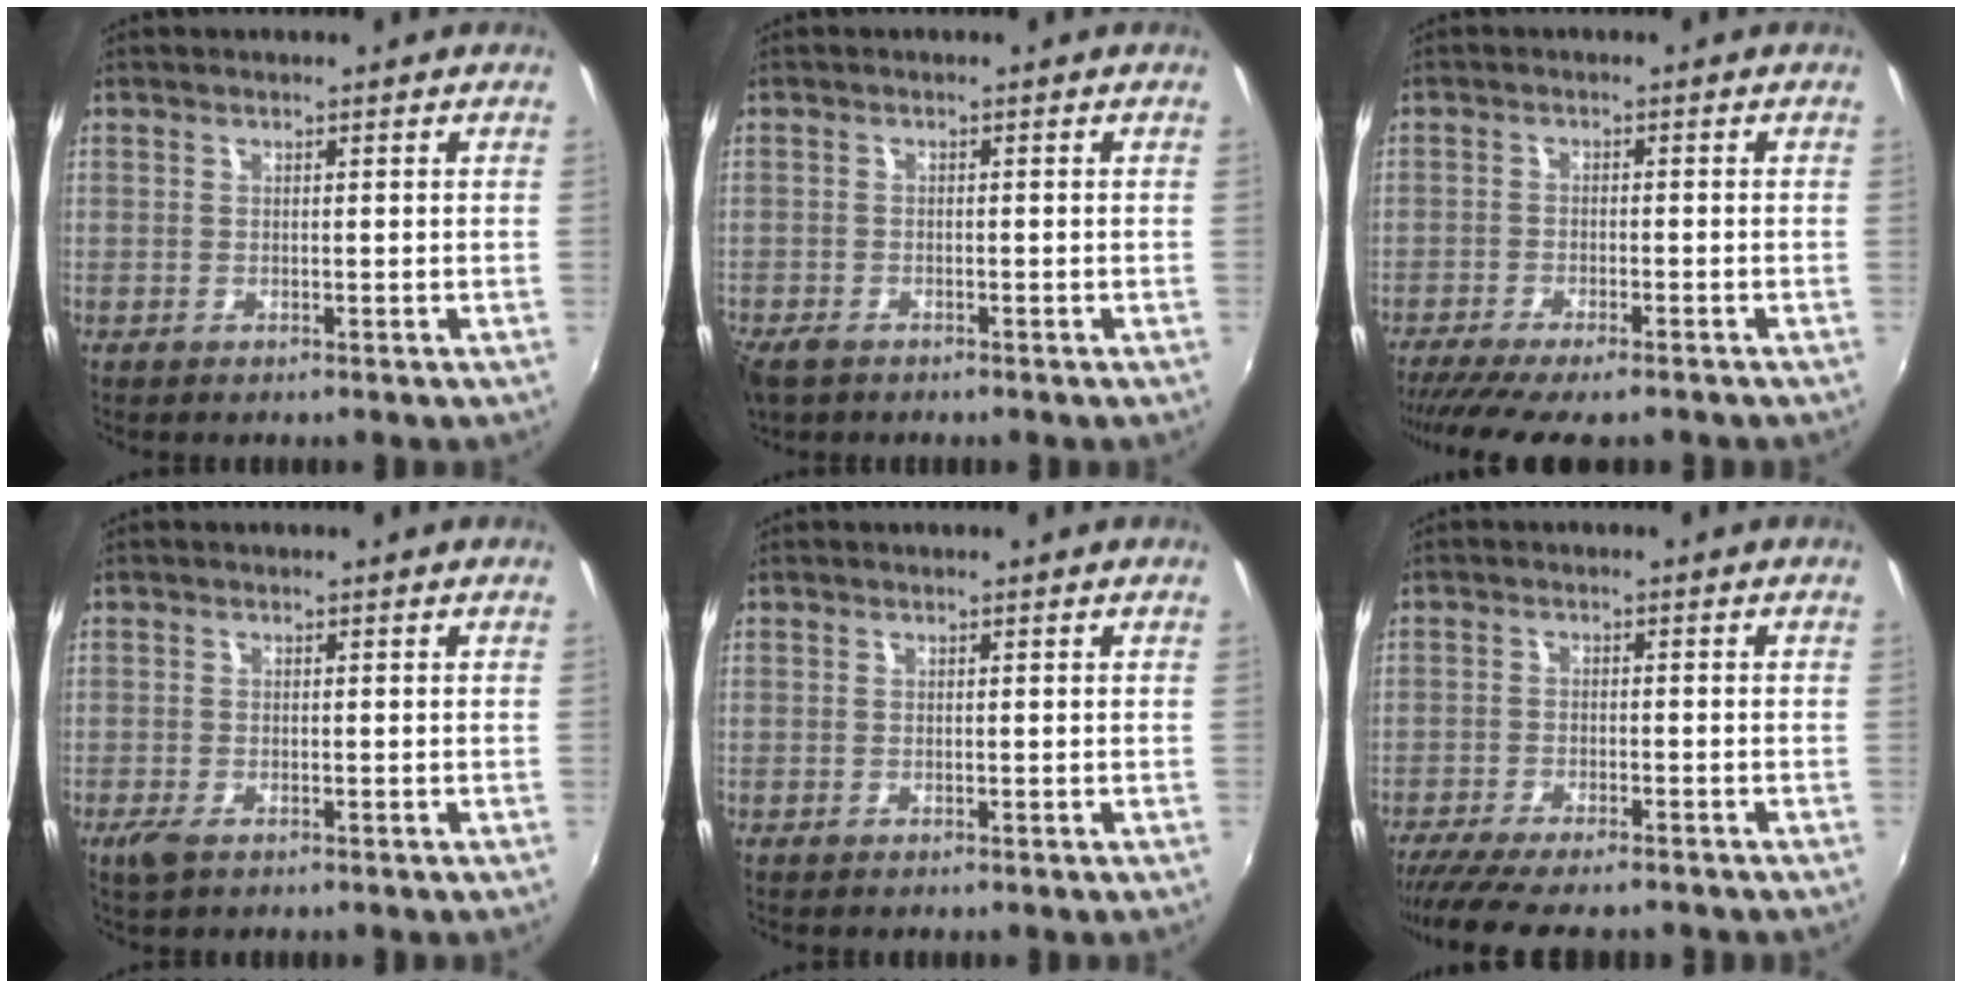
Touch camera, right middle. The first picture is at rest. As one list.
[{"total": 3.9, "force": [-2.9, 1.9, 1.8], "torque": [-0.050, -0.016, -0.056]}, {"total": 10.2, "force": [-8.5, 1.7, 5.4], "torque": [-0.122, -0.037, -0.139]}, {"total": 2.6, "force": [-1.5, 1.1, 1.7], "torque": [-0.037, -0.010, -0.028]}, {"total": 0.0}, {"total": 10.5, "force": [-9.0, 1.8, 5.1], "torque": [-0.116, -0.036, -0.148]}]